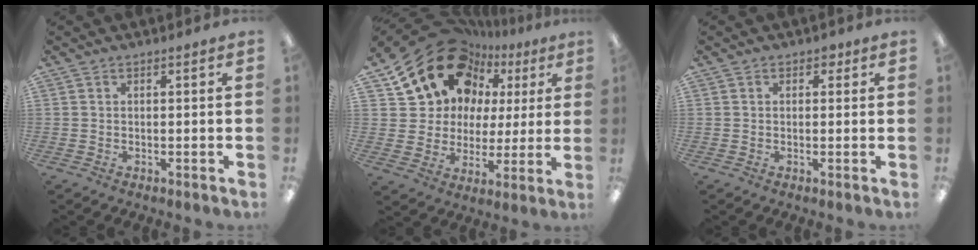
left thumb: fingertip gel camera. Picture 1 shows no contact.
{"total": 19.0, "force": [11.3, 13.9, 6.5], "torque": [-0.132, -0.062, 0.221]}
{"total": 1.5, "force": [0.5, 1.1, 0.9], "torque": [-0.008, 0.001, 0.007]}